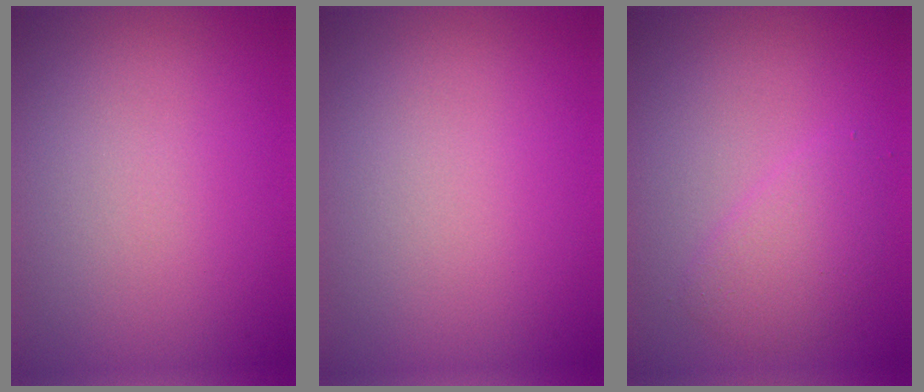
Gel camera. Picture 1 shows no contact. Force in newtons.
{"total": 0.0}
{"total": 2.6, "press": 2.6, "slide": 0.3}